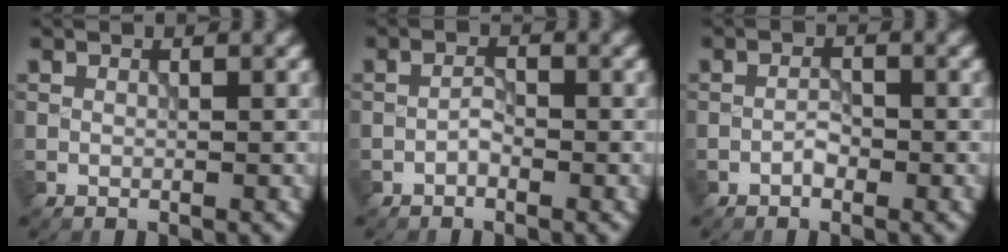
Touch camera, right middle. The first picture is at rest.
{"total": 1.1, "force": [-0.7, 0.5, 0.7], "torque": [-0.013, 0.004, -0.014]}
{"total": 1.2, "force": [-0.7, 0.6, 0.8], "torque": [-0.012, 0.003, -0.015]}